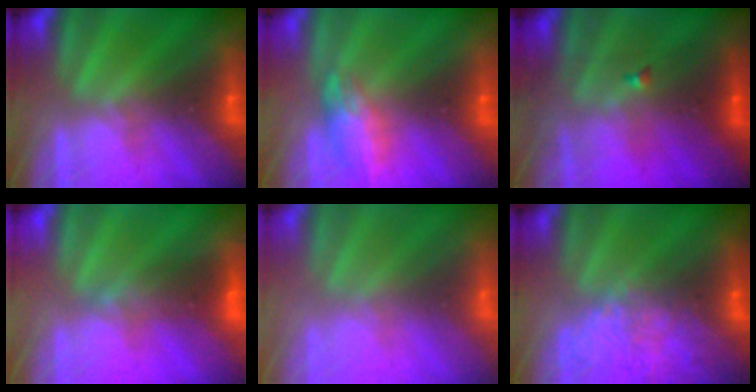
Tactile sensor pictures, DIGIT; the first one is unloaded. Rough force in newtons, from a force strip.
{"total": 2.4}
{"total": 3.9}
{"total": 1.8}
{"total": 2.9}
{"total": 7.1}